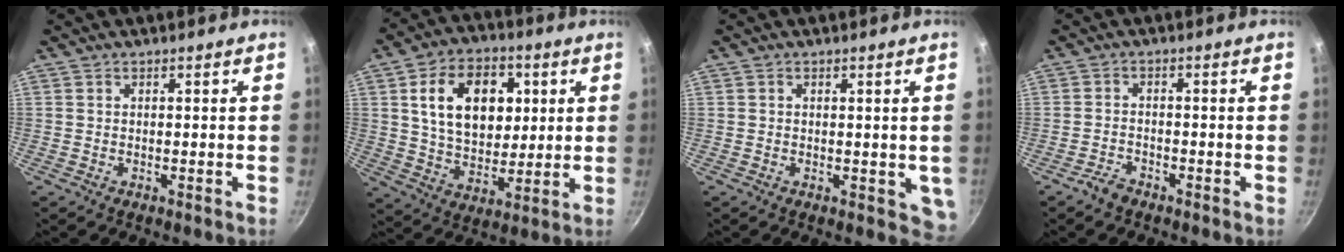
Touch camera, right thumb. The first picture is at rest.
{"total": 17.2, "force": [4.4, 11.8, 11.7], "torque": [-0.156, -0.004, 0.074]}
{"total": 3.8, "force": [0.3, 2.6, 2.8], "torque": [-0.028, -0.009, 0.006]}
{"total": 2.5, "force": [-2.1, 1.1, 0.9], "torque": [-0.016, 0.024, -0.039]}